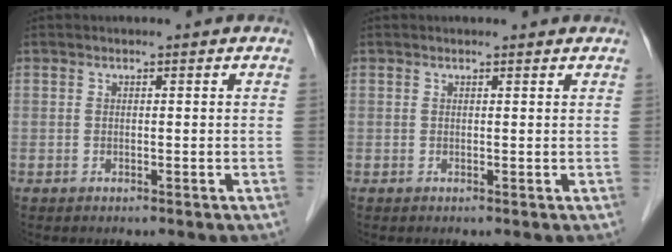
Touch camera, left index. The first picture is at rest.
{"total": 1.6, "force": [1.6, 0.4, 0.2], "torque": [-0.013, 0.005, 0.013]}